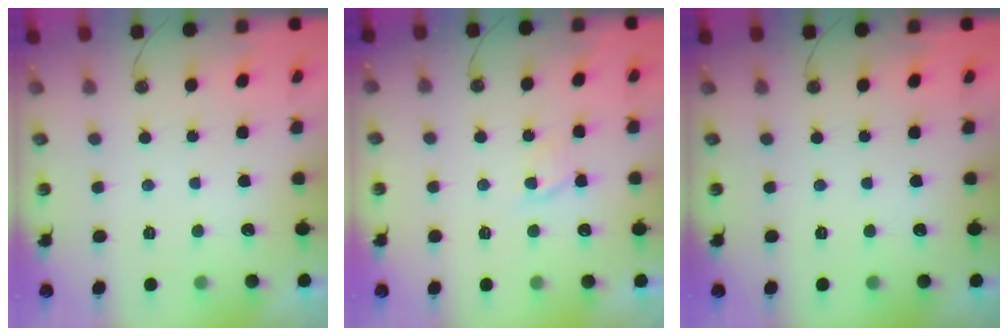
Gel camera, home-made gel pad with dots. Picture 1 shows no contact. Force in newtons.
{"total": 2.1, "press": 2.1, "slide": 0.4}
{"total": 0.0}